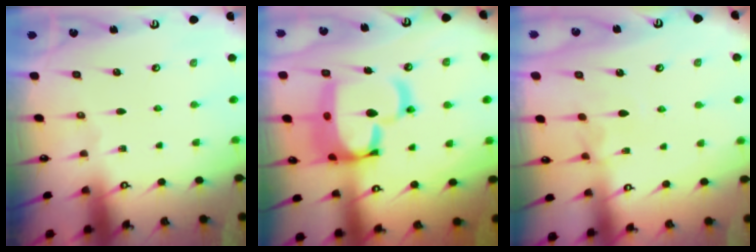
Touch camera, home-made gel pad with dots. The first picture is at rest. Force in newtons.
{"total": 16.7, "press": 16.6, "slide": 2.0}
{"total": 4.7, "press": 4.7, "slide": 0.1}